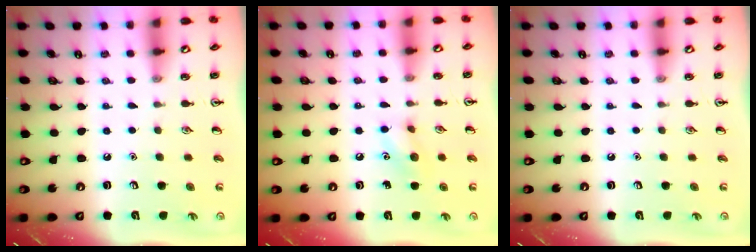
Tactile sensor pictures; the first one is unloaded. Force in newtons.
{"total": 7.5, "press": 7.4, "slide": 1.3}
{"total": 0.0}